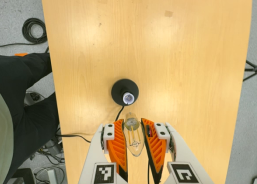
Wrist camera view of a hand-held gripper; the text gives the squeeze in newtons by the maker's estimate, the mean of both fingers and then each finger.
{"total": 23.8, "left": 25.8, "right": 21.7}